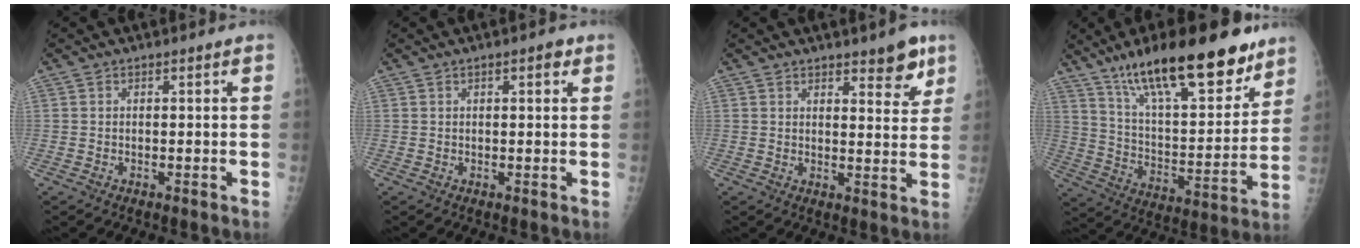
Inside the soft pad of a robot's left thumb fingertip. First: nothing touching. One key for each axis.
{"total": 2.0, "fx": 1.0, "fy": 0.7, "fz": 1.6, "tx": -0.018, "ty": 0.000, "tz": 0.011}
{"total": 6.2, "fx": 4.1, "fy": 2.2, "fz": 4.1, "tx": -0.030, "ty": -0.026, "tz": 0.052}
{"total": 25.6, "fx": 17.5, "fy": 8.1, "fz": 16.9, "tx": -0.232, "ty": -0.064, "tz": 0.287}